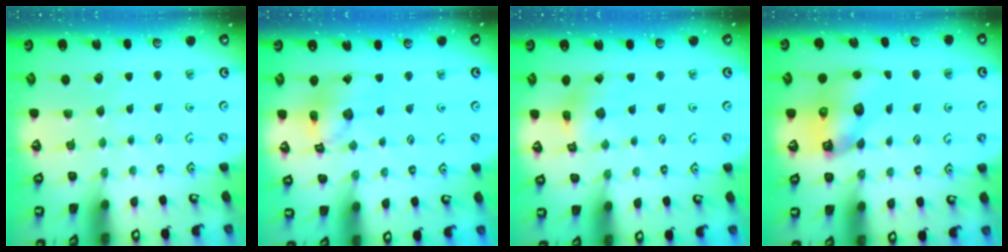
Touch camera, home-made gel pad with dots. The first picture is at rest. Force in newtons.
{"total": 12.3, "press": 12.2, "slide": 1.6}
{"total": 4.8, "press": 4.7, "slide": 0.6}
{"total": 8.8, "press": 8.7, "slide": 1.4}